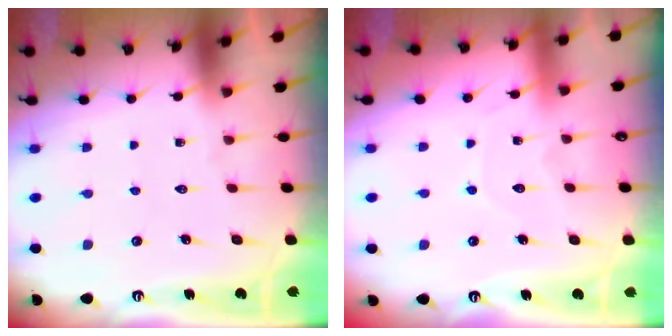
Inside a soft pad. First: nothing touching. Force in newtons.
{"total": 6.4, "press": 6.3, "slide": 0.6}